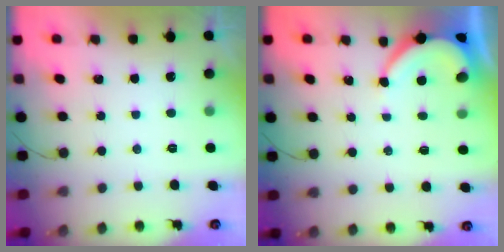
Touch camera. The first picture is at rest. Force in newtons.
{"total": 4.6, "press": 4.5, "slide": 0.7}